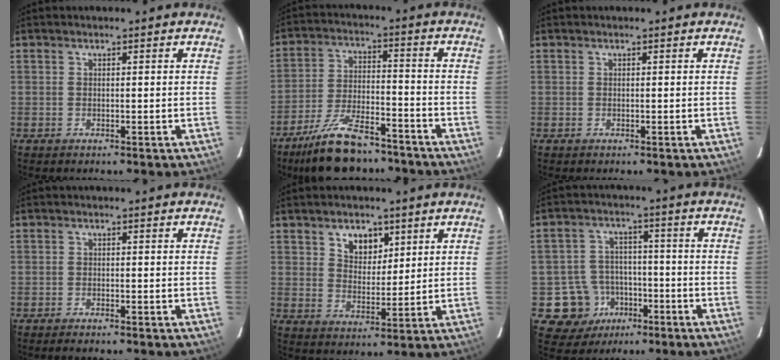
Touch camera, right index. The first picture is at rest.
{"total": 15.5, "force": [-12.5, 5.2, 7.5], "torque": [-0.158, -0.007, -0.205]}
{"total": 0.0}
{"total": 2.5, "force": [-2.3, 0.2, 1.0], "torque": [-0.027, -0.010, -0.041]}
{"total": 6.1, "force": [3.3, 4.1, 3.1], "torque": [-0.043, 0.005, 0.062]}
{"total": 9.4, "force": [-4.3, 8.2, 1.0], "torque": [-0.041, 0.032, -0.055]}